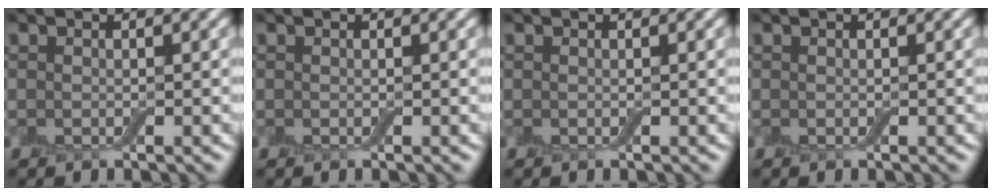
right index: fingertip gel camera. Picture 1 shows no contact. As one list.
[{"total": 0.0}, {"total": 0.0}, {"total": 0.0}]